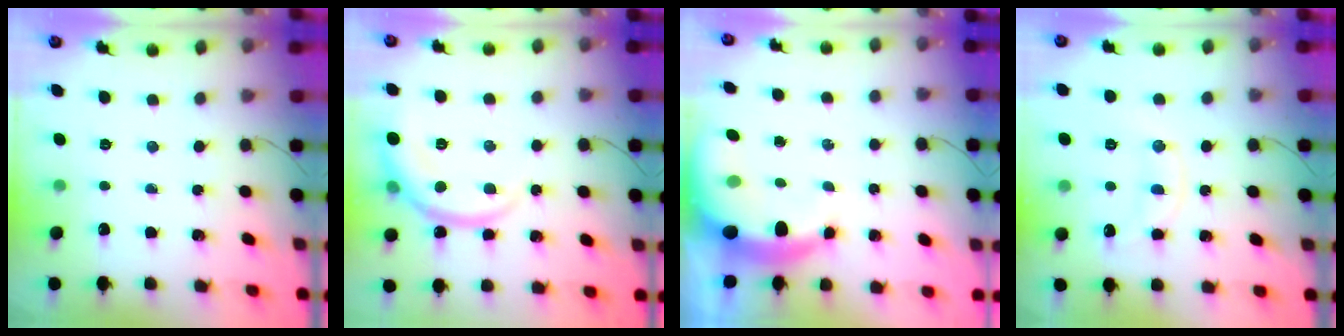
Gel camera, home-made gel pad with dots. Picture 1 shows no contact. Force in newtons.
{"total": 8.8, "press": 8.8, "slide": 0.2}
{"total": 8.2, "press": 8.0, "slide": 1.6}
{"total": 11.3, "press": 11.3, "slide": 0.3}